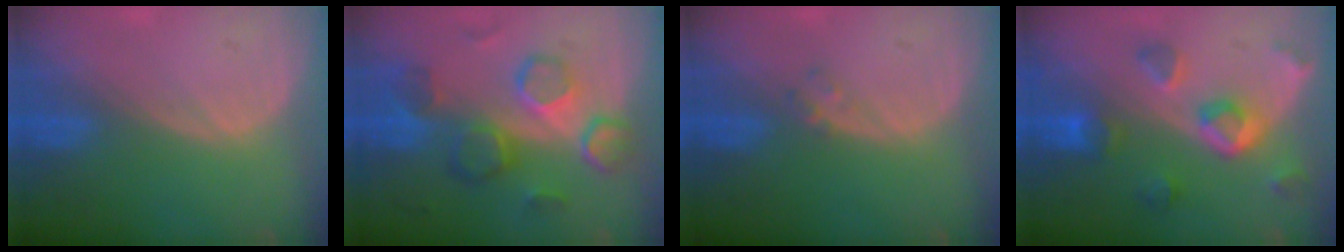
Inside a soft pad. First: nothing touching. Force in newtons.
{"total": 9.7, "press": 8.9, "slide": 3.8}
{"total": 1.2, "press": 1.2, "slide": 0.2}
{"total": 7.8, "press": 7.0, "slide": 3.4}